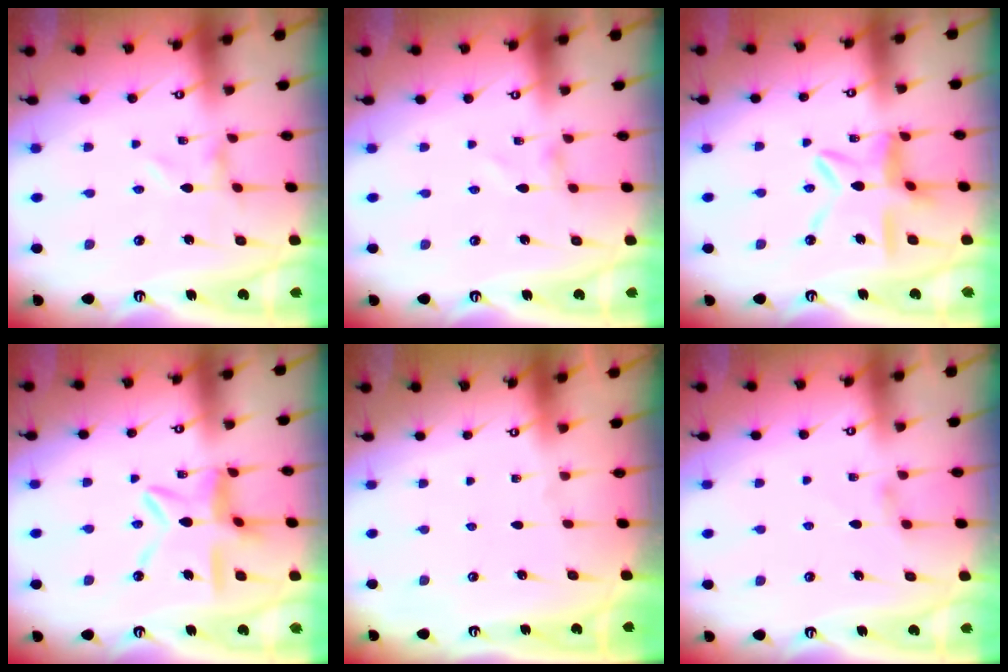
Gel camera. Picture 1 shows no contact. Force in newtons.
{"total": 0.8, "press": 0.8, "slide": 0.1}
{"total": 12.7, "press": 12.6, "slide": 1.3}
{"total": 12.7, "press": 12.6, "slide": 1.3}
{"total": 0.0}
{"total": 1.3, "press": 1.3, "slide": 0.3}